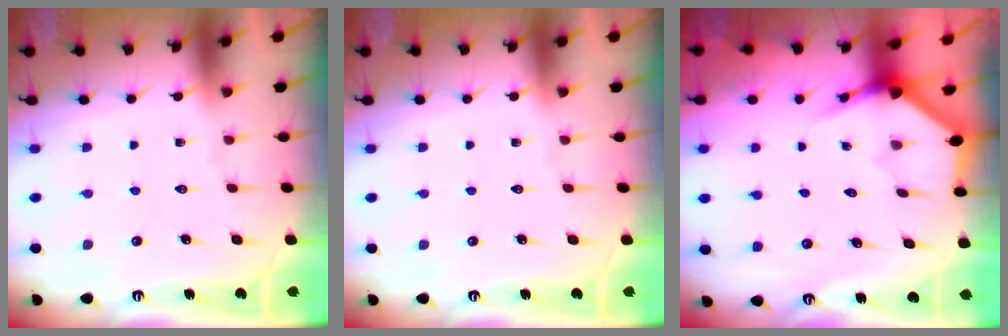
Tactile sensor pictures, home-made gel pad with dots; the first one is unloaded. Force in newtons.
{"total": 0.0}
{"total": 3.6, "press": 3.6, "slide": 0.2}